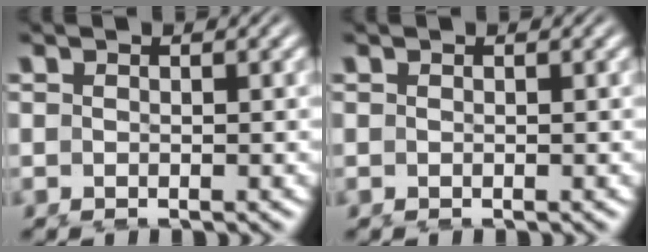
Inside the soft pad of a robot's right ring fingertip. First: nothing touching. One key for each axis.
{"total": 0.0}